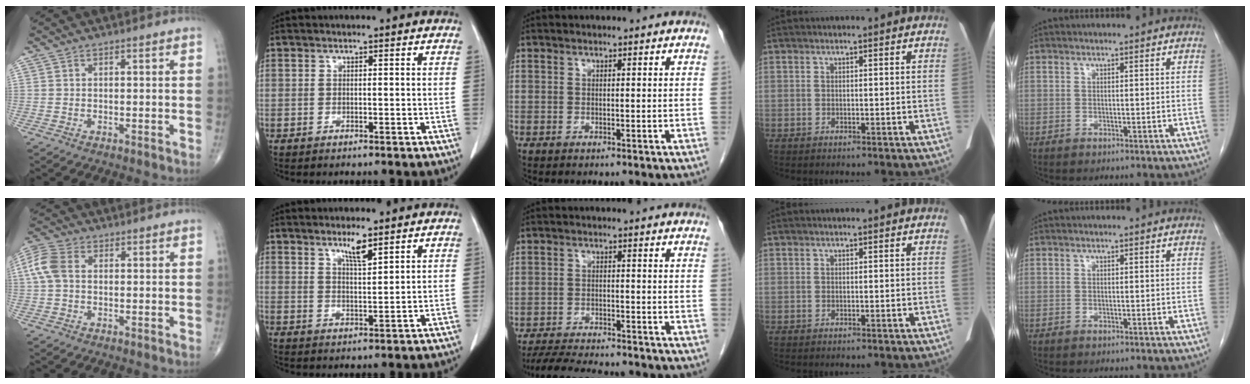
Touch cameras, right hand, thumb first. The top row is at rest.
{"thumb": {"total": 6.5, "force": [0.7, 4.4, 4.7], "torque": [-0.122, 0.022, 0.010]}, "index": {"total": 3.6, "force": [2.6, 0.2, 2.5], "torque": [-0.048, -0.005, 0.049]}, "middle": {"total": 9.6, "force": [-8.9, 1.1, 3.6], "torque": [-0.057, -0.010, -0.139]}}